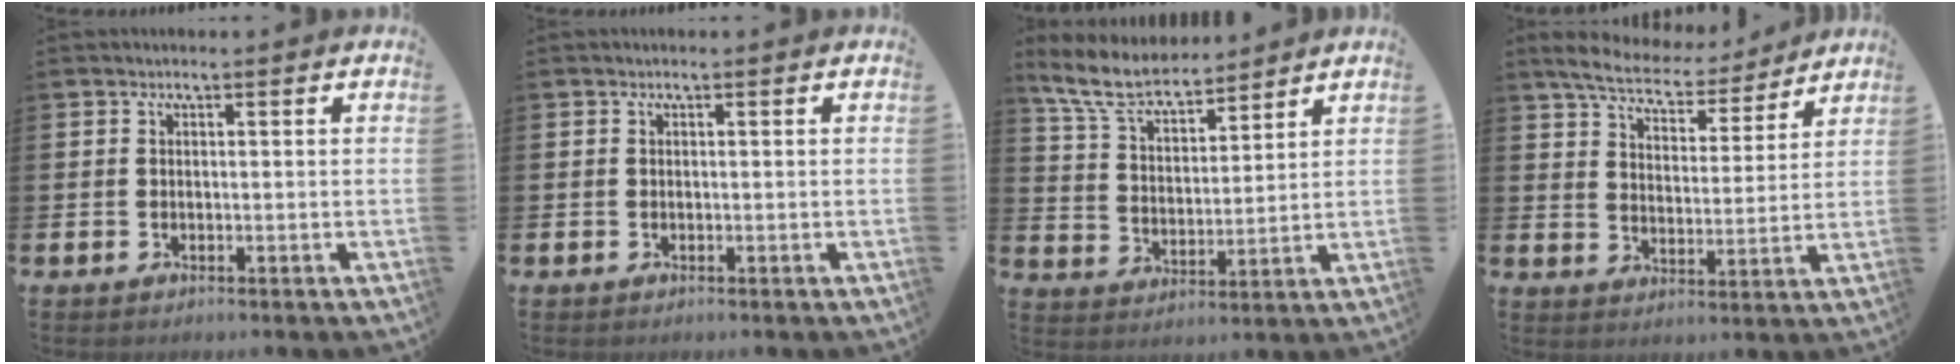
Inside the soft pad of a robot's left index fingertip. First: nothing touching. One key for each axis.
{"total": 0.0}
{"total": 7.3, "fx": 6.7, "fy": 1.8, "fz": 2.4, "tx": -0.079, "ty": -0.033, "tz": 0.121}
{"total": 7.0, "fx": 6.6, "fy": 1.6, "fz": 1.8, "tx": -0.064, "ty": -0.041, "tz": 0.116}